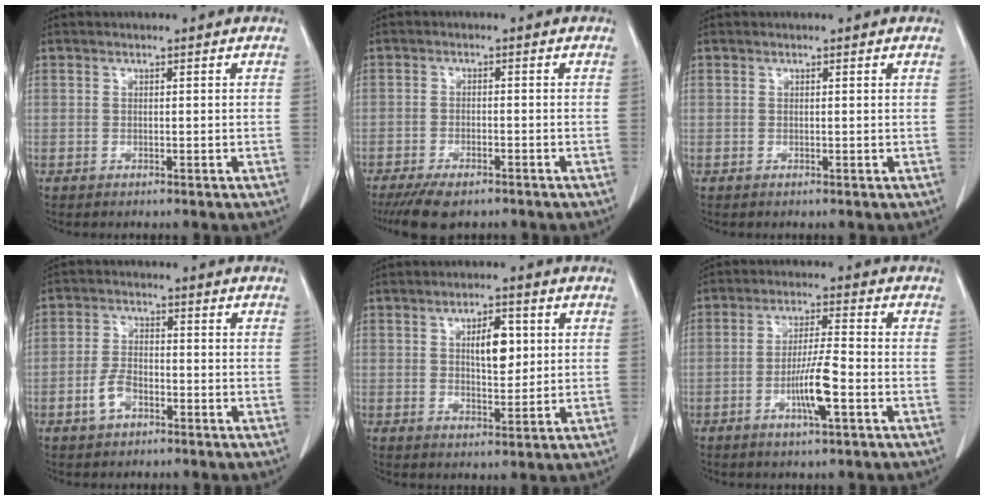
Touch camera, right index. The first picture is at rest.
{"total": 6.6, "force": [-5.1, 2.1, 3.6], "torque": [-0.055, -0.010, -0.080]}
{"total": 0.0}
{"total": 4.3, "force": [-2.2, 2.3, 2.9], "torque": [-0.062, 0.005, -0.040]}
{"total": 5.7, "force": [1.4, 2.2, 5.0], "torque": [-0.080, 0.002, 0.025]}
{"total": 7.0, "force": [-2.5, 0.3, 6.5], "torque": [-0.124, -0.003, -0.045]}